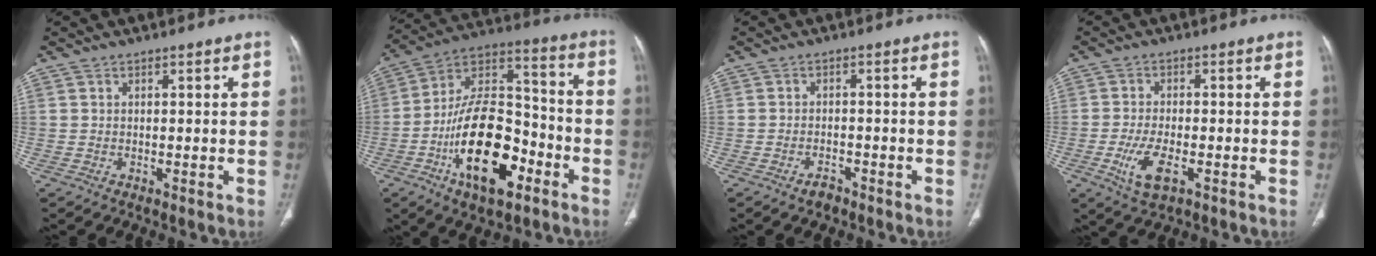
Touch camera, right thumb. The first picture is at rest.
{"total": 22.1, "force": [-8.7, 11.0, 17.1], "torque": [-0.272, 0.057, -0.147]}
{"total": 2.3, "force": [-1.8, 1.1, 0.9], "torque": [-0.020, 0.009, -0.028]}
{"total": 6.8, "force": [-2.7, 2.9, 5.6], "torque": [-0.115, 0.002, -0.044]}